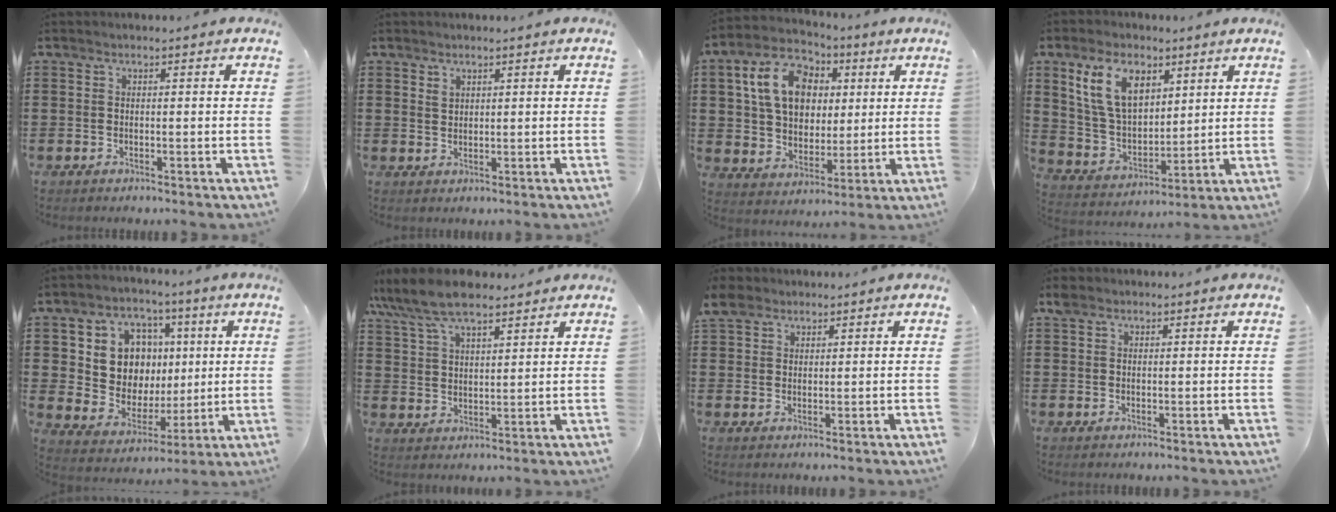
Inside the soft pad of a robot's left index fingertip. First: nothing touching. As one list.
[{"total": 1.3, "force": [1.1, 0.7, 0.3], "torque": [-0.010, 0.003, 0.021]}, {"total": 11.7, "force": [3.1, 9.0, 6.8], "torque": [-0.156, 0.018, 0.058]}, {"total": 10.6, "force": [5.8, 6.4, 6.1], "torque": [-0.138, 0.015, 0.111]}, {"total": 10.4, "force": [3.0, 9.2, 4.0], "torque": [-0.105, -0.004, 0.063]}, {"total": 8.5, "force": [7.2, 2.5, 3.9], "torque": [-0.100, -0.011, 0.133]}, {"total": 4.0, "force": [2.9, 2.4, 1.2], "torque": [-0.029, 0.007, 0.055]}, {"total": 1.3, "force": [0.9, 0.8, 0.4], "torque": [-0.013, 0.003, 0.018]}]